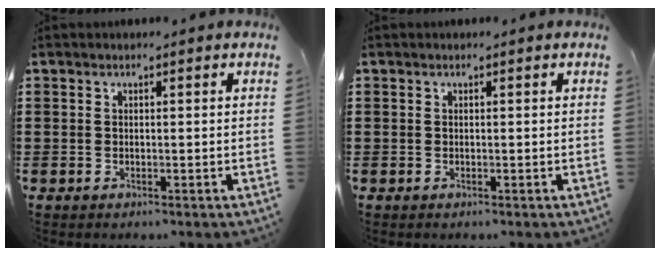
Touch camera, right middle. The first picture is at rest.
{"total": 0.0}